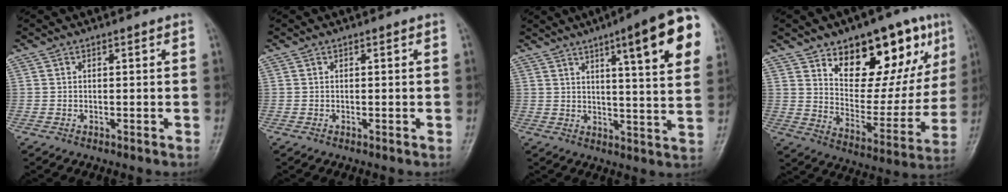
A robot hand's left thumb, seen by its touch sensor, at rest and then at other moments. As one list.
[{"total": 0.0}, {"total": 18.2, "force": [7.8, 3.0, 16.1], "torque": [-0.192, -0.020, 0.099]}, {"total": 22.1, "force": [12.0, 11.0, 15.0], "torque": [-0.155, -0.048, 0.189]}]